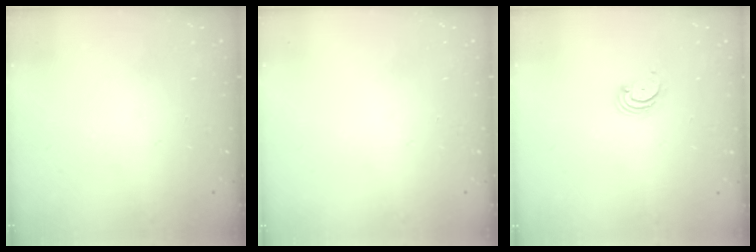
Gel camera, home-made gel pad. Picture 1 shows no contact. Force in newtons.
{"total": 0.0}
{"total": 2.7, "press": 2.7, "slide": 0.3}